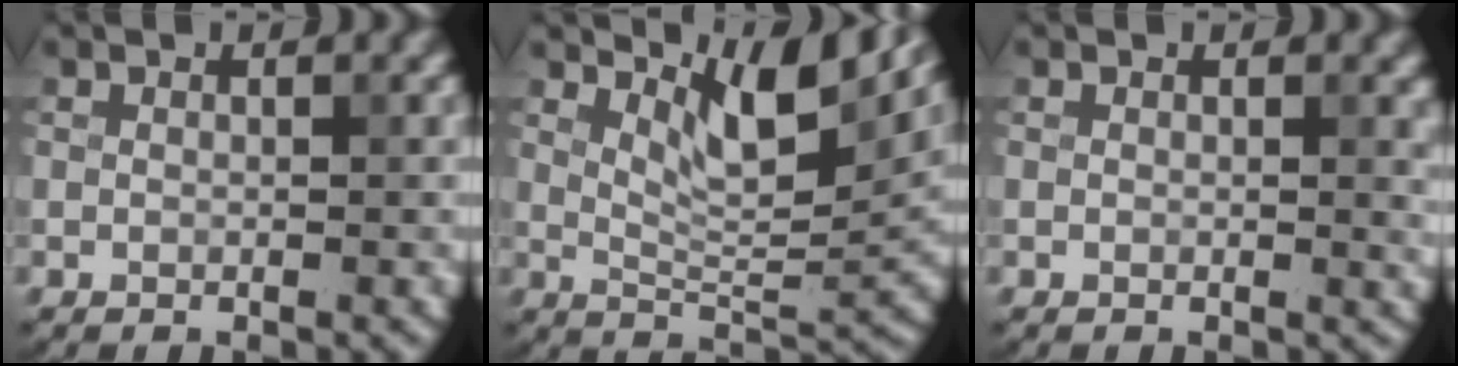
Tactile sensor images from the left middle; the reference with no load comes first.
{"total": 6.3, "force": [4.1, 1.7, 4.5], "torque": [-0.079, -0.004, 0.067]}
{"total": 1.2, "force": [0.3, 0.4, 1.1], "torque": [-0.009, -0.001, 0.002]}